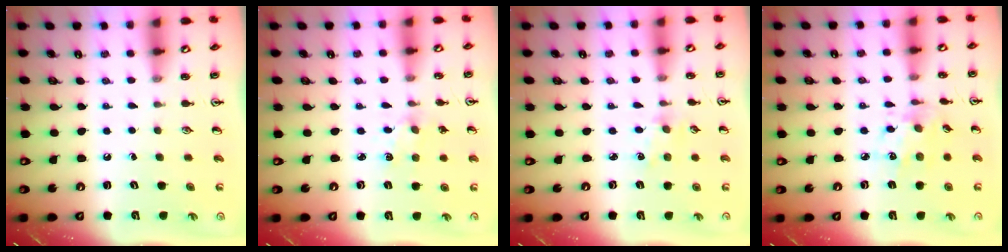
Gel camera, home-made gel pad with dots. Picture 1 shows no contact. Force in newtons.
{"total": 2.0, "press": 2.0, "slide": 0.3}
{"total": 0.9, "press": 0.9, "slide": 0.2}
{"total": 7.1, "press": 7.1, "slide": 0.6}